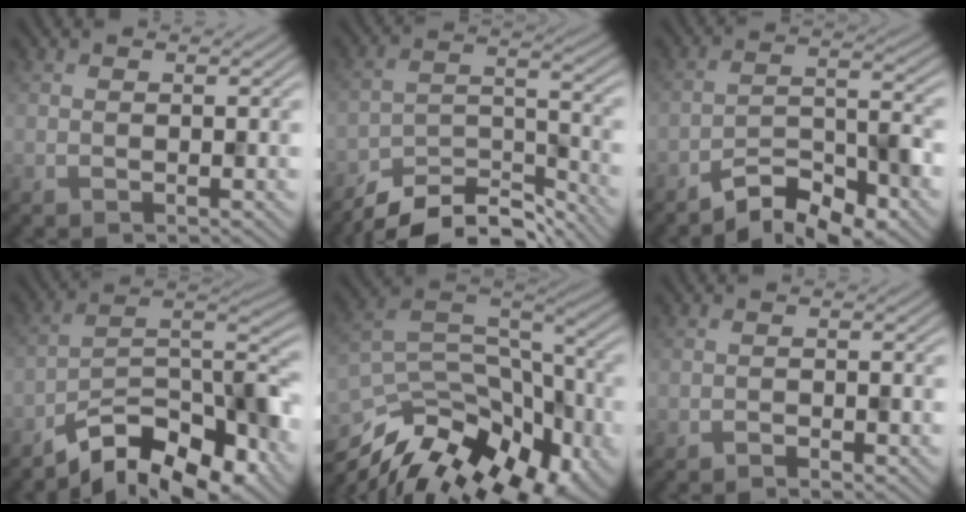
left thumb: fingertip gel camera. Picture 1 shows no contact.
{"total": 9.0, "force": [-7.8, 2.5, 3.7], "torque": [-0.064, -0.001, -0.144]}
{"total": 7.4, "force": [-5.6, 2.1, 4.4], "torque": [-0.070, 0.006, -0.104]}
{"total": 12.4, "force": [-8.7, 4.3, 7.7], "torque": [-0.115, 0.000, -0.167]}
{"total": 16.3, "force": [-10.6, 7.8, 9.7], "torque": [-0.220, -0.029, -0.160]}
{"total": 1.3, "force": [-1.1, 0.2, 0.8], "torque": [-0.011, 0.003, -0.020]}